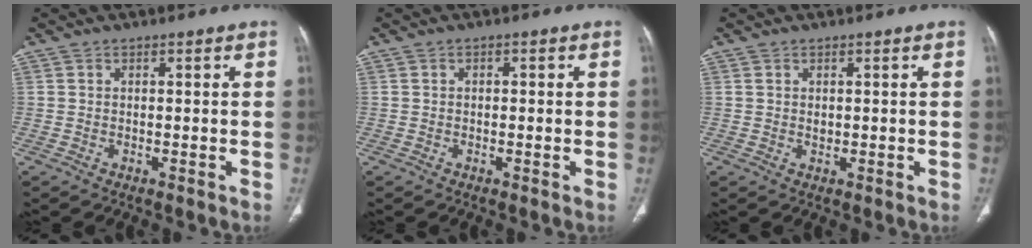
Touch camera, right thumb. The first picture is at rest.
{"total": 0.7, "force": [0.1, 0.4, 0.5], "torque": [-0.007, 0.001, 0.000]}
{"total": 0.8, "force": [0.2, 0.6, 0.5], "torque": [-0.011, -0.001, 0.007]}